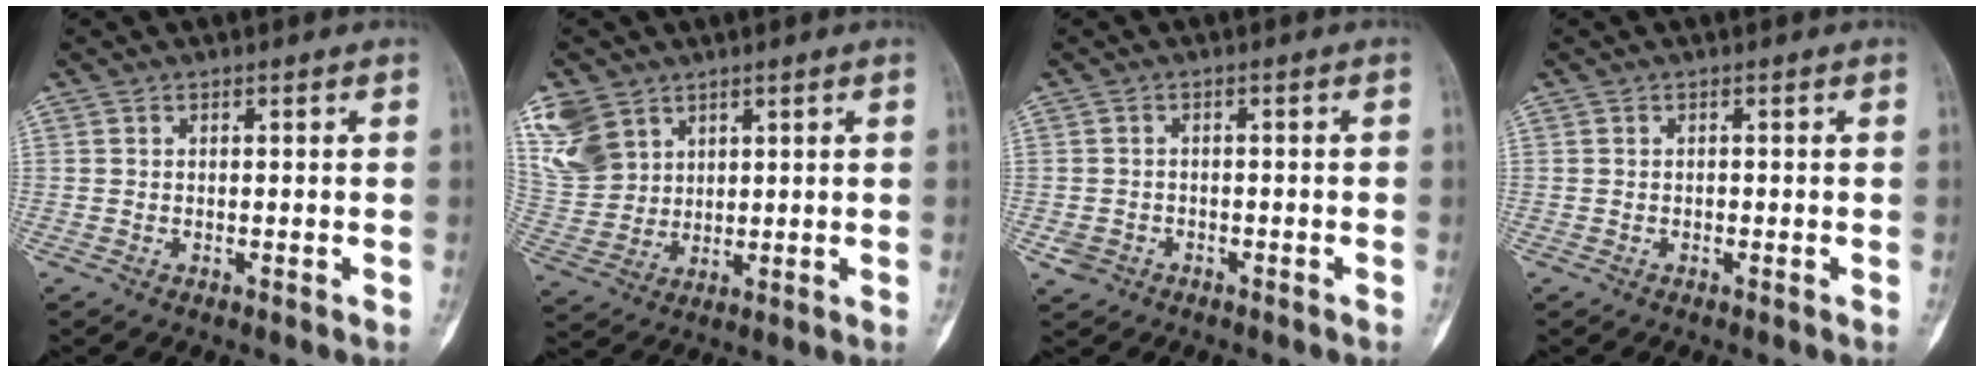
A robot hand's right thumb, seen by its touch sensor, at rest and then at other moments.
{"total": 11.1, "force": [6.2, 8.1, 4.4], "torque": [-0.080, -0.015, 0.142]}
{"total": 2.5, "force": [-1.3, 2.0, 0.6], "torque": [-0.010, 0.015, -0.020]}
{"total": 0.0}